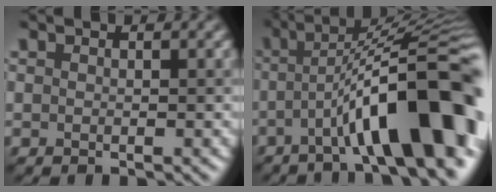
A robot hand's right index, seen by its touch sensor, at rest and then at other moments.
{"total": 13.2, "force": [-4.2, 2.7, 12.2], "torque": [-0.171, 0.023, -0.052]}